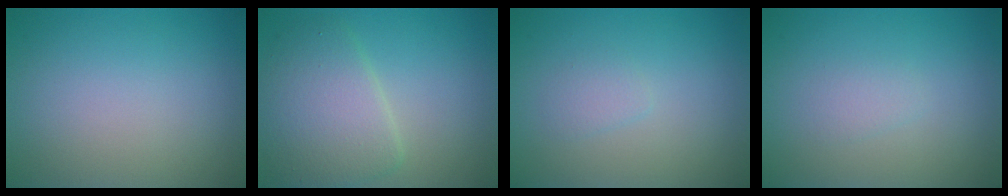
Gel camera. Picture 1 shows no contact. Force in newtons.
{"total": 5.5, "press": 5.5, "slide": 0.1}
{"total": 1.0, "press": 1.0, "slide": 0.1}
{"total": 0.9, "press": 0.9, "slide": 0.1}